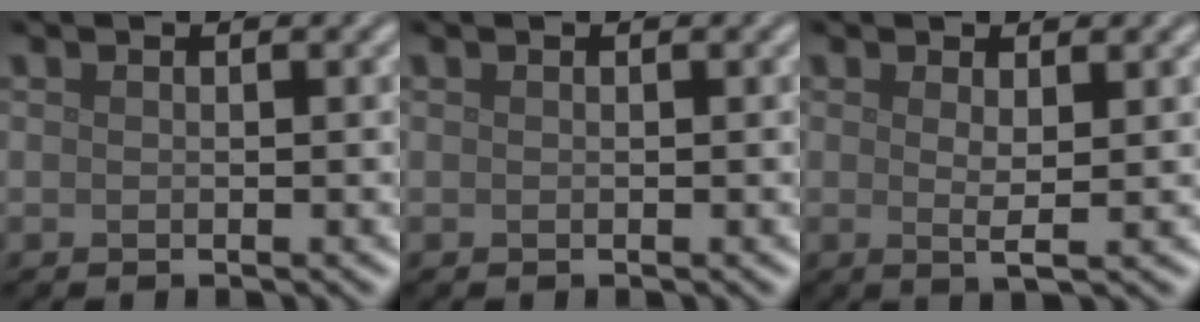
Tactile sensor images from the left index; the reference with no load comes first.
{"total": 0.0}
{"total": 1.8, "force": [0.4, 0.3, 1.7], "torque": [-0.030, -0.006, 0.005]}